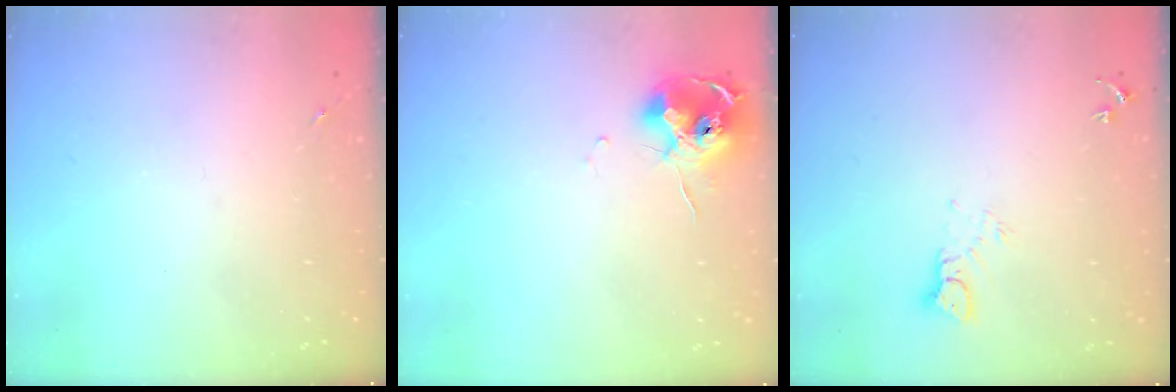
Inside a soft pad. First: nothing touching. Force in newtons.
{"total": 11.2, "press": 11.1, "slide": 1.1}
{"total": 3.7, "press": 3.7, "slide": 0.4}